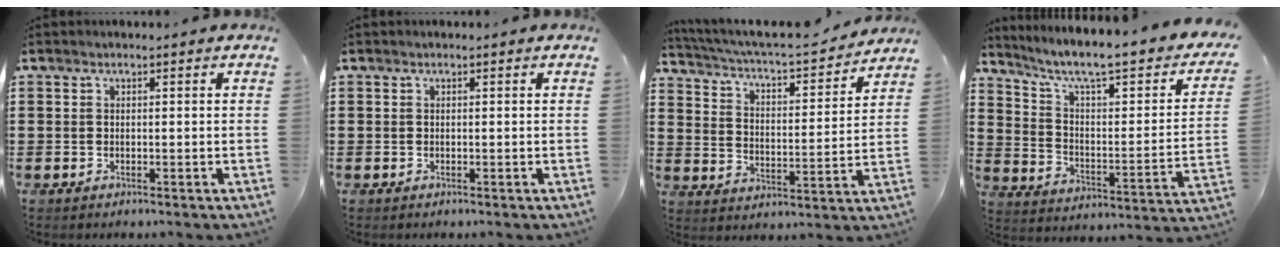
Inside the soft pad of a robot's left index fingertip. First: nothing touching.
{"total": 0.0}
{"total": 4.2, "force": [3.8, 0.0, 1.6], "torque": [-0.053, -0.036, 0.054]}
{"total": 7.2, "force": [5.2, 1.0, 4.9], "torque": [-0.110, -0.042, 0.077]}